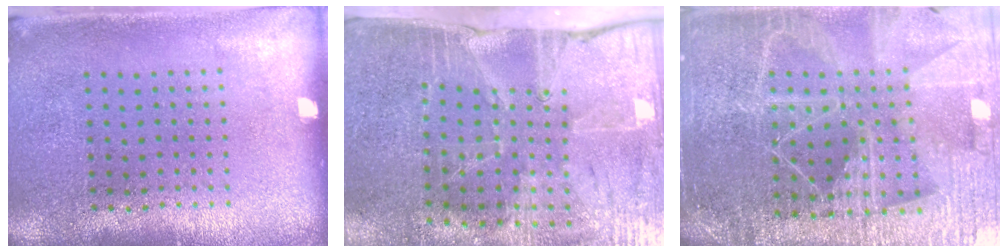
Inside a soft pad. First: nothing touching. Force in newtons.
{"total": 4.2, "press": 3.6, "slide": 2.2}
{"total": 5.7, "press": 5.0, "slide": 2.8}